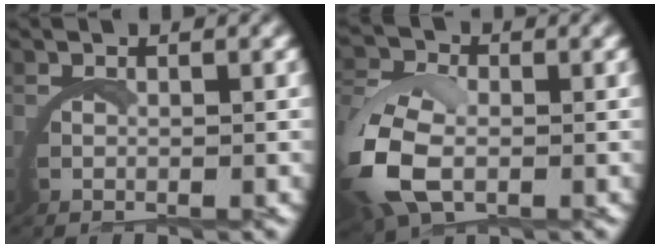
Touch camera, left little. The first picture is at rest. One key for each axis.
{"total": 4.6, "fx": -0.3, "fy": 3.1, "fz": 3.3, "tx": -0.107, "ty": -0.014, "tz": 0.000}